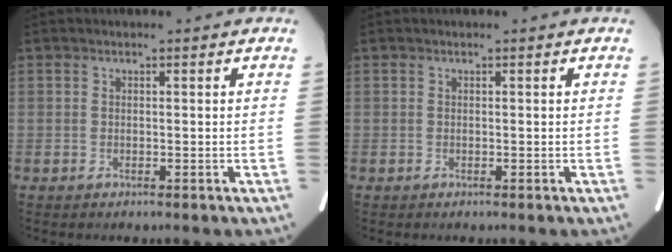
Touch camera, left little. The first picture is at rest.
{"total": 0.0}